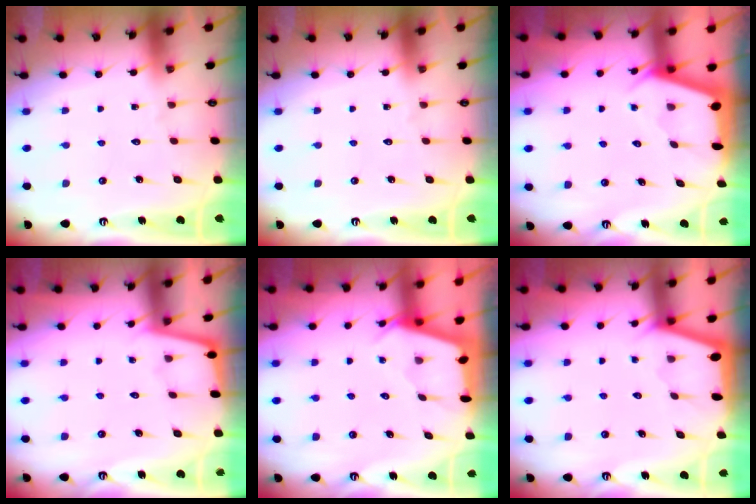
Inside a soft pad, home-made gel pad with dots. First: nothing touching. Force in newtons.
{"total": 0.0}
{"total": 2.4, "press": 2.4, "slide": 0.3}
{"total": 1.7, "press": 1.7, "slide": 0.3}
{"total": 2.5, "press": 2.5, "slide": 0.3}
{"total": 1.7, "press": 1.6, "slide": 0.3}